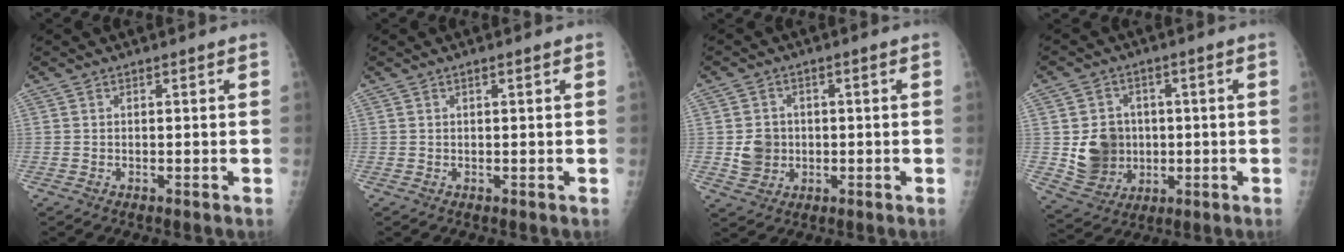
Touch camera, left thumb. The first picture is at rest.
{"total": 0.7, "force": [0.4, 0.1, 0.6], "torque": [-0.010, 0.002, 0.005]}
{"total": 5.2, "force": [-0.4, 4.8, 2.0], "torque": [-0.014, 0.004, -0.003]}
{"total": 10.2, "force": [-0.2, 9.1, 4.7], "torque": [-0.045, -0.002, 0.011]}